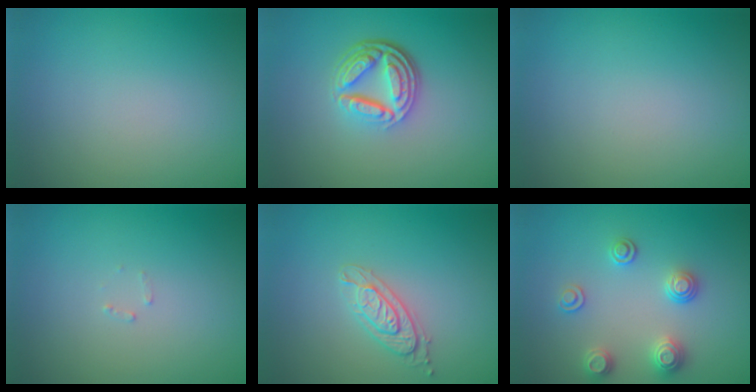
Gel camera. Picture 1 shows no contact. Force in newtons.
{"total": 5.1, "press": 3.6, "slide": 3.6}
{"total": 0.0}
{"total": 0.6, "press": 0.6, "slide": 0.1}
{"total": 2.1, "press": 2.0, "slide": 0.4}
{"total": 2.6, "press": 2.6, "slide": 0.4}